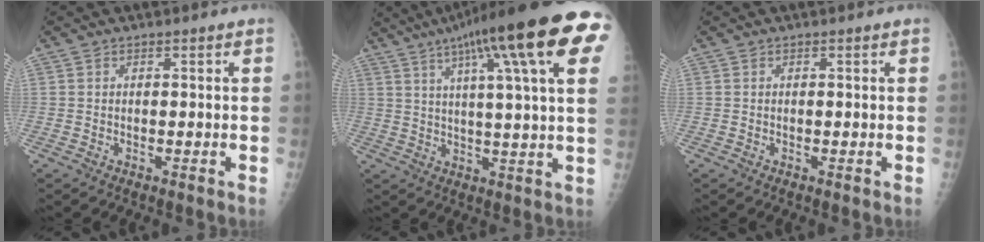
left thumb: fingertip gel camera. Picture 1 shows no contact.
{"total": 24.3, "force": [11.3, 3.7, 21.2], "torque": [-0.307, 0.007, 0.150]}
{"total": 0.0}